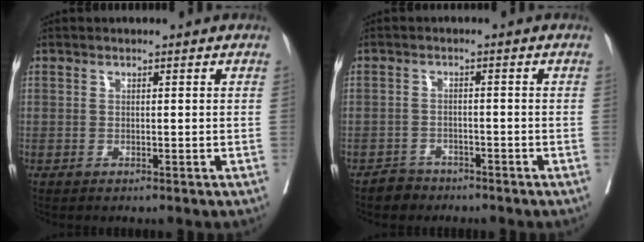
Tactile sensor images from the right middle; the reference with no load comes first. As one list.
[{"total": 2.6, "force": [-2.1, 1.5, -0.1], "torque": [-0.005, 0.006, -0.033]}]